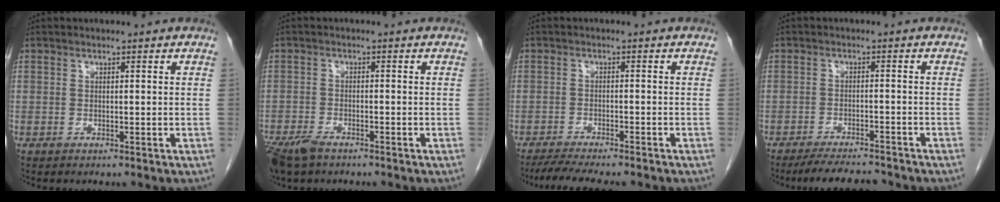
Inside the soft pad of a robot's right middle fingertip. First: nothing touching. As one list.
[{"total": 6.3, "force": [-4.6, 2.5, 3.4], "torque": [-0.066, -0.011, -0.081]}, {"total": 9.0, "force": [-7.8, 1.1, 4.4], "torque": [-0.063, -0.012, -0.119]}, {"total": 7.4, "force": [-6.8, 1.1, 2.6], "torque": [-0.038, -0.009, -0.107]}]